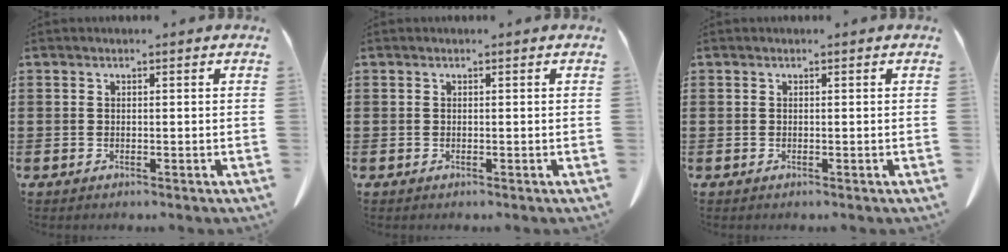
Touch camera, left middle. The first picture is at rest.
{"total": 0.0}
{"total": 0.0}